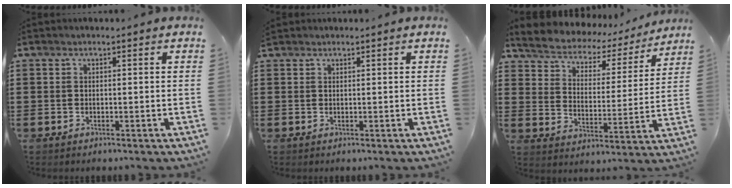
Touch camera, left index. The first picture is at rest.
{"total": 0.7, "force": [0.7, 0.2, 0.0], "torque": [-0.002, 0.001, 0.015]}
{"total": 4.0, "force": [3.8, 1.3, 0.4], "torque": [-0.033, -0.031, 0.058]}